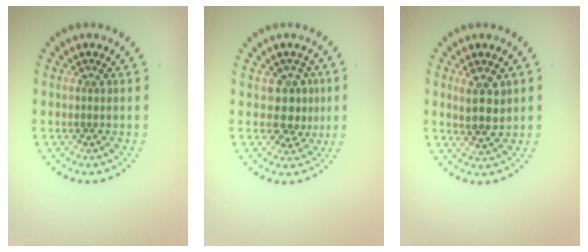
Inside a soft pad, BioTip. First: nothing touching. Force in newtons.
{"total": 2.9, "press": 2.7, "slide": 1.2}
{"total": 2.8, "press": 2.6, "slide": 1.0}